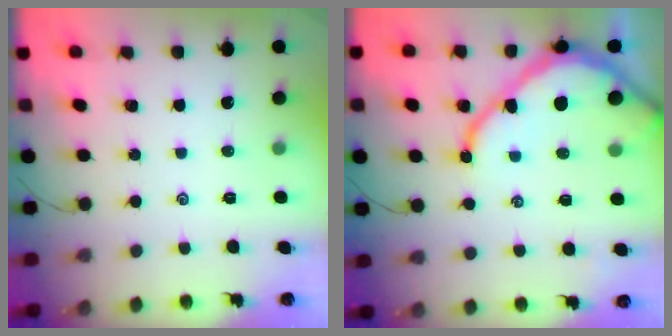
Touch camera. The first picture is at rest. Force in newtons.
{"total": 13.2, "press": 13.1, "slide": 1.3}